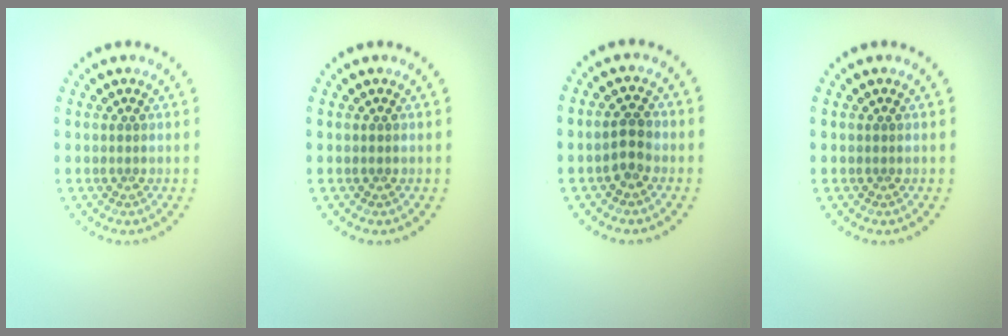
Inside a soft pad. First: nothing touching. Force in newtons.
{"total": 0.5, "press": 0.5, "slide": 0.1}
{"total": 2.2, "press": 2.2, "slide": 0.6}
{"total": 0.0}